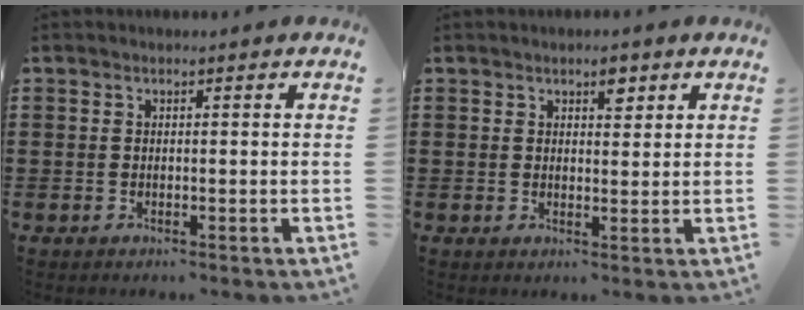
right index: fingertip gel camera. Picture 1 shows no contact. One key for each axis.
{"total": 2.9, "fx": 1.8, "fy": 1.3, "fz": 1.8, "tx": -0.016, "ty": -0.005, "tz": 0.027}